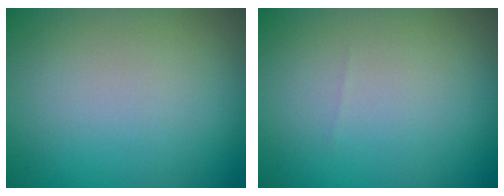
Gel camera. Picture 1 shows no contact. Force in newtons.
{"total": 0.0}